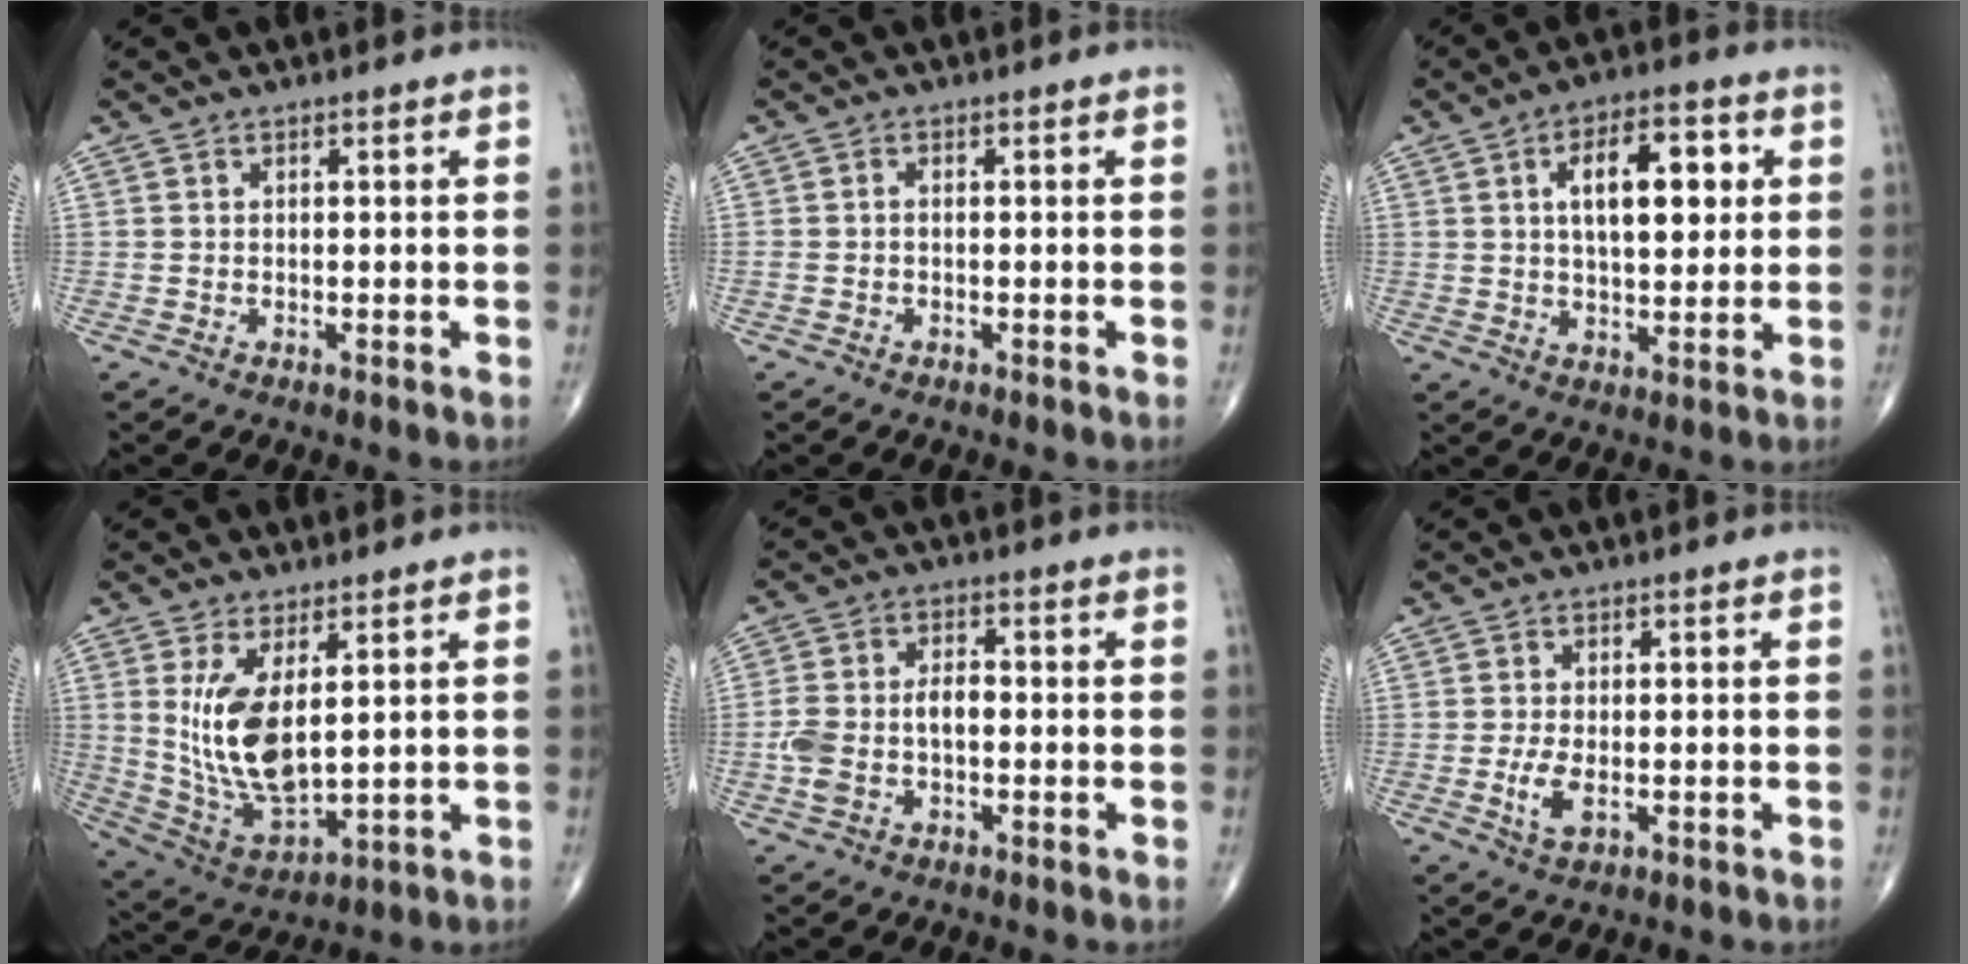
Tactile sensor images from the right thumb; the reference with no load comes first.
{"total": 0.8, "force": [-0.2, 0.4, 0.7], "torque": [-0.016, -0.001, -0.006]}
{"total": 12.2, "force": [3.0, 5.8, 10.3], "torque": [-0.136, 0.001, 0.046]}
{"total": 12.5, "force": [2.8, 5.5, 10.8], "torque": [-0.209, -0.028, 0.074]}
{"total": 7.5, "force": [-1.2, 4.3, 6.0], "torque": [-0.137, 0.025, -0.023]}
{"total": 3.8, "force": [-0.8, 1.8, 3.3], "torque": [-0.070, -0.007, -0.015]}